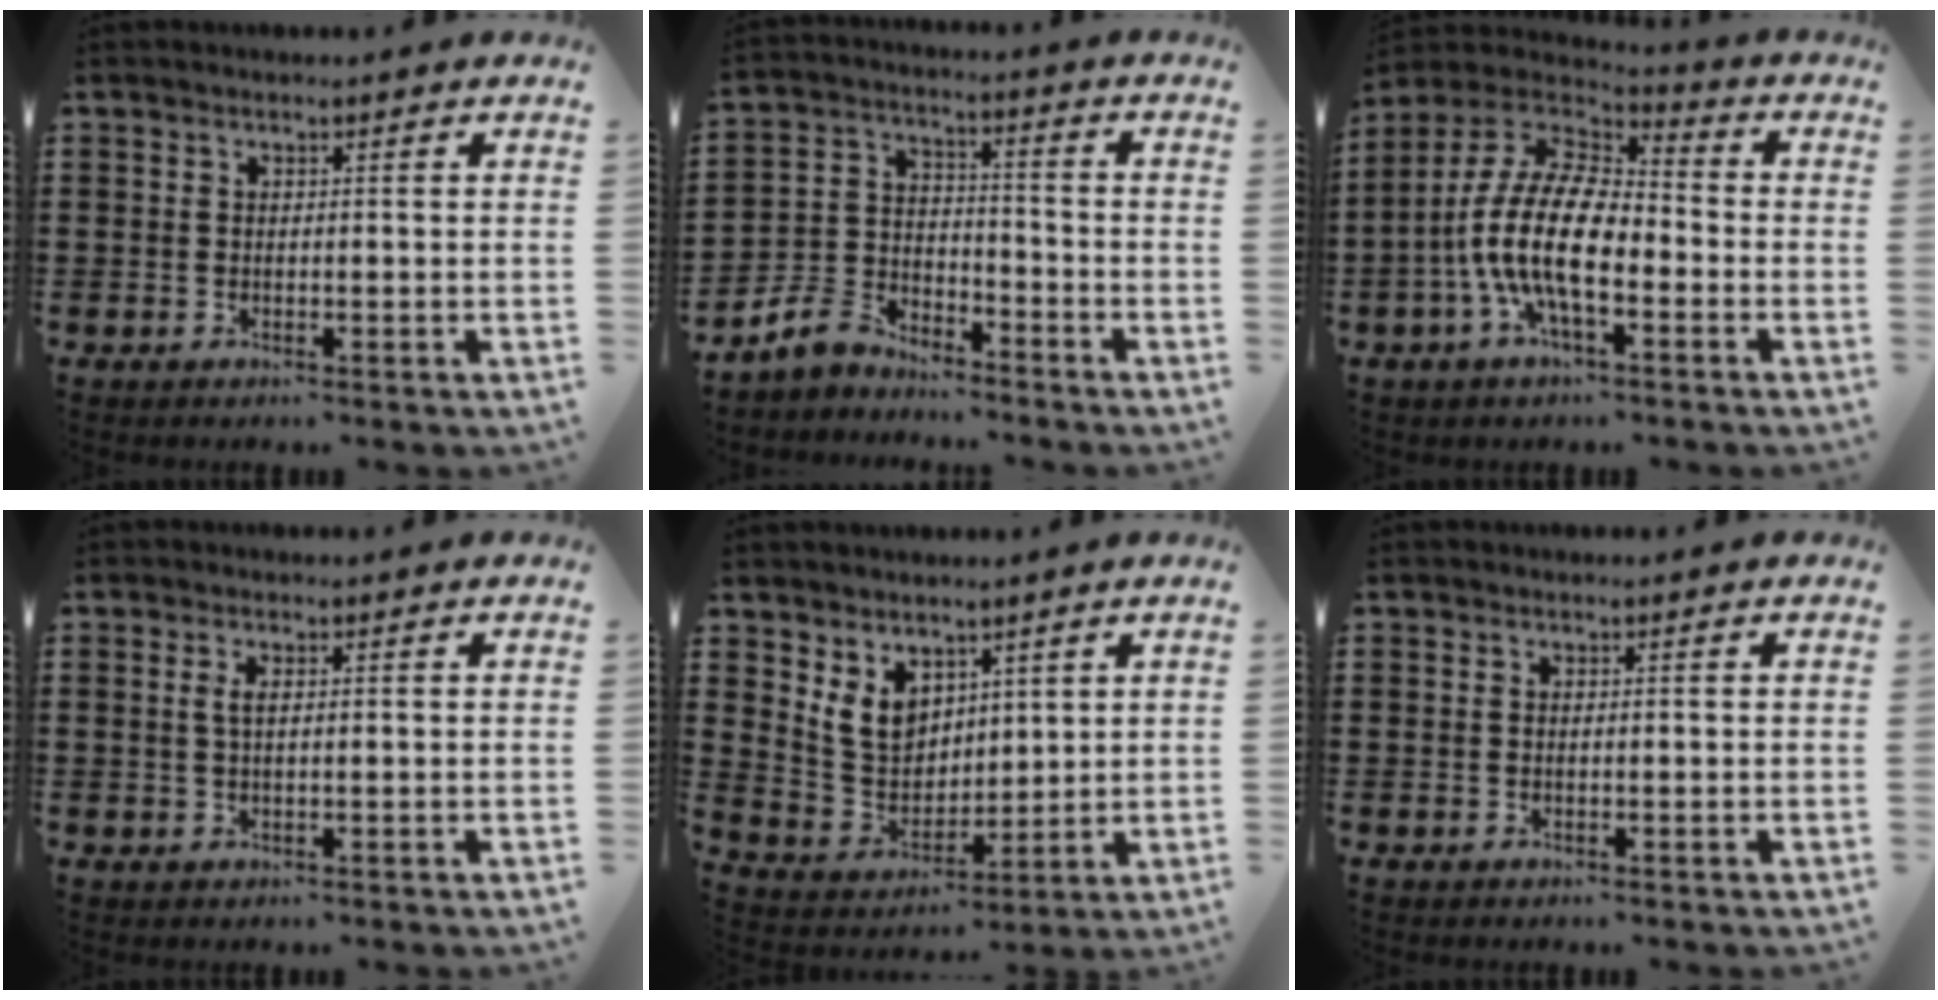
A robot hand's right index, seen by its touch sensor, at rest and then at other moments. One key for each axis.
{"total": 6.2, "fx": -5.7, "fy": 2.1, "fz": 1.1, "tx": -0.047, "ty": 0.010, "tz": -0.122}
{"total": 13.4, "fx": -3.5, "fy": 5.5, "fz": 11.7, "tx": -0.274, "ty": -0.009, "tz": -0.077}
{"total": 1.5, "fx": 0.3, "fy": 0.4, "fz": 1.4, "tx": -0.029, "ty": 0.003, "tz": 0.004}
{"total": 7.0, "fx": 3.5, "fy": 5.3, "fz": 2.9, "tx": -0.086, "ty": 0.004, "tz": 0.066}
{"total": 0.0}